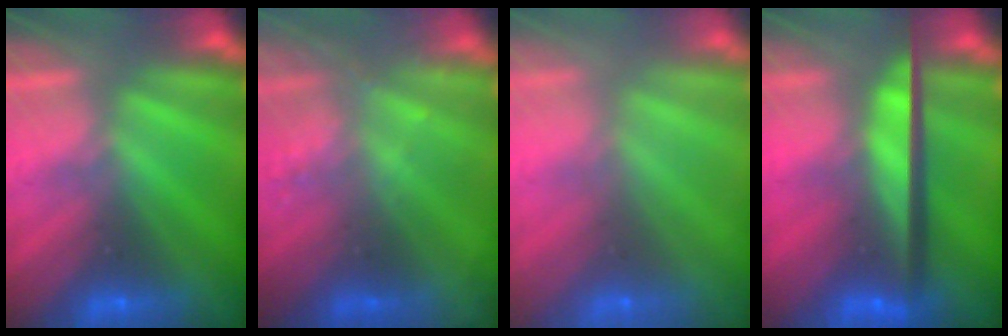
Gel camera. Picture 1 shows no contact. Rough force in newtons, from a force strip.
{"total": 2.4}
{"total": 8.5}
{"total": 11.6}